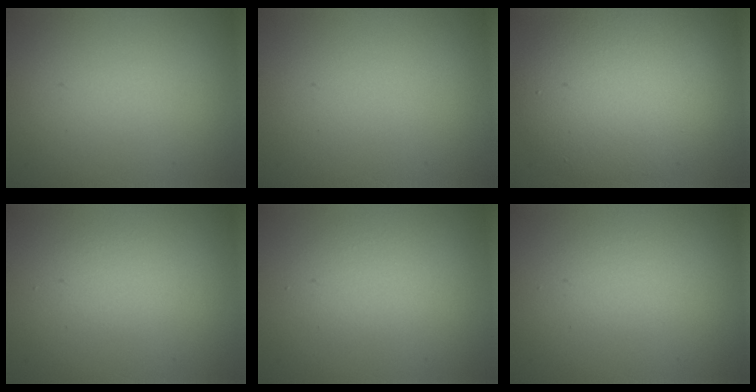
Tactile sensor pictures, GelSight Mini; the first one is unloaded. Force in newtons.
{"total": 0.0}
{"total": 8.8, "press": 8.8, "slide": 0.3}
{"total": 1.5, "press": 1.5, "slide": 0.1}
{"total": 1.9, "press": 1.9, "slide": 0.1}
{"total": 1.4, "press": 1.4, "slide": 0.1}